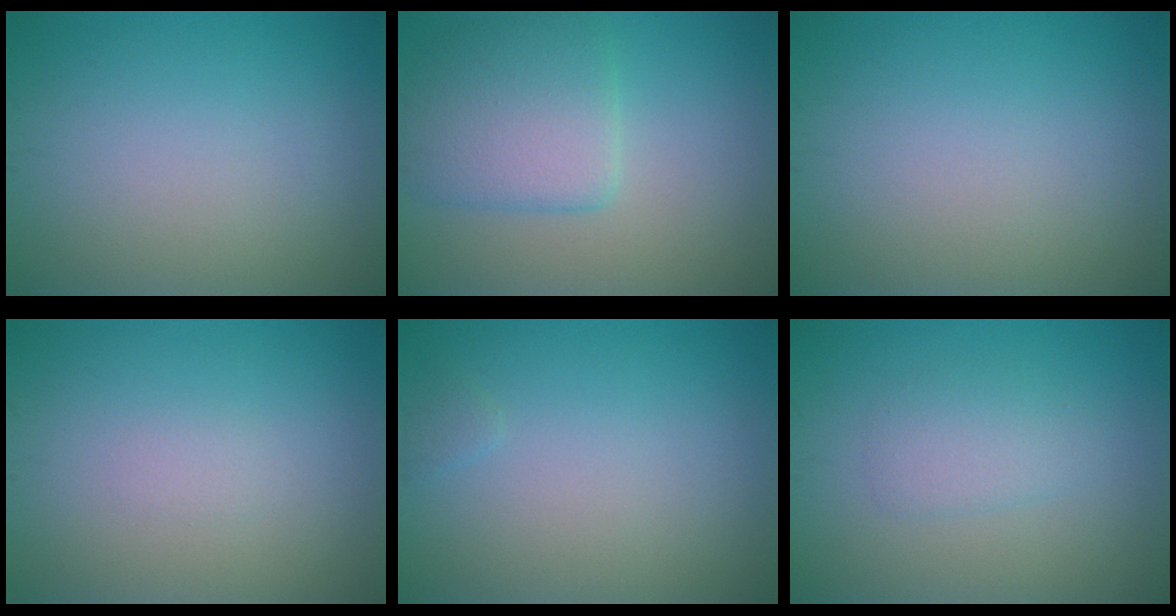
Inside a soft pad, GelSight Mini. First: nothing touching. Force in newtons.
{"total": 5.3, "press": 5.3, "slide": 0.3}
{"total": 0.0}
{"total": 0.6, "press": 0.6, "slide": 0.0}
{"total": 0.6, "press": 0.6, "slide": 0.1}
{"total": 1.9, "press": 1.9, "slide": 0.1}